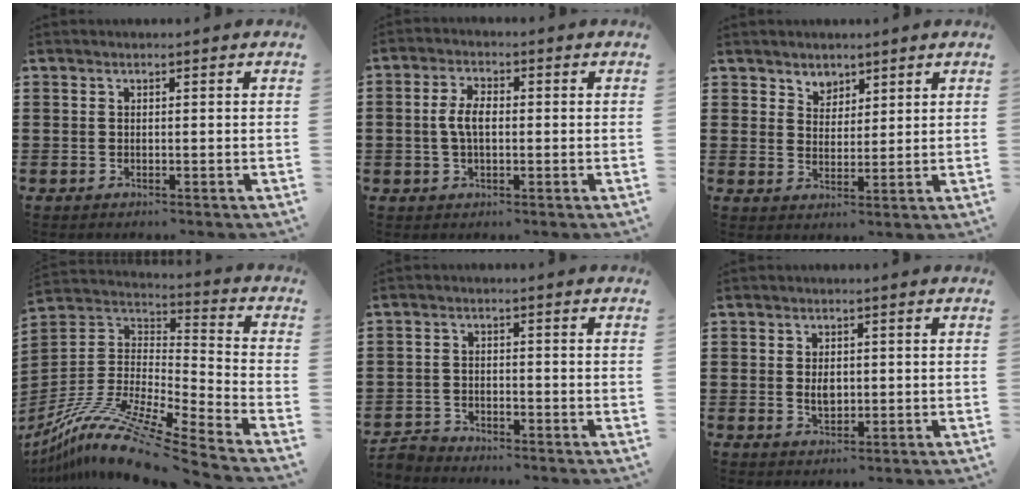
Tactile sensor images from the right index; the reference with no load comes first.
{"total": 4.5, "force": [-0.1, 2.3, 3.9], "torque": [-0.097, -0.001, -0.010]}
{"total": 3.4, "force": [2.6, 2.2, -0.1], "torque": [-0.011, 0.007, 0.050]}
{"total": 13.1, "force": [-10.3, 0.8, 8.0], "torque": [-0.162, 0.000, -0.200]}
{"total": 2.5, "force": [-2.4, 0.7, -0.1], "torque": [-0.005, 0.005, -0.052]}
{"total": 2.6, "force": [0.0, 1.7, 2.0], "torque": [-0.032, 0.002, -0.002]}